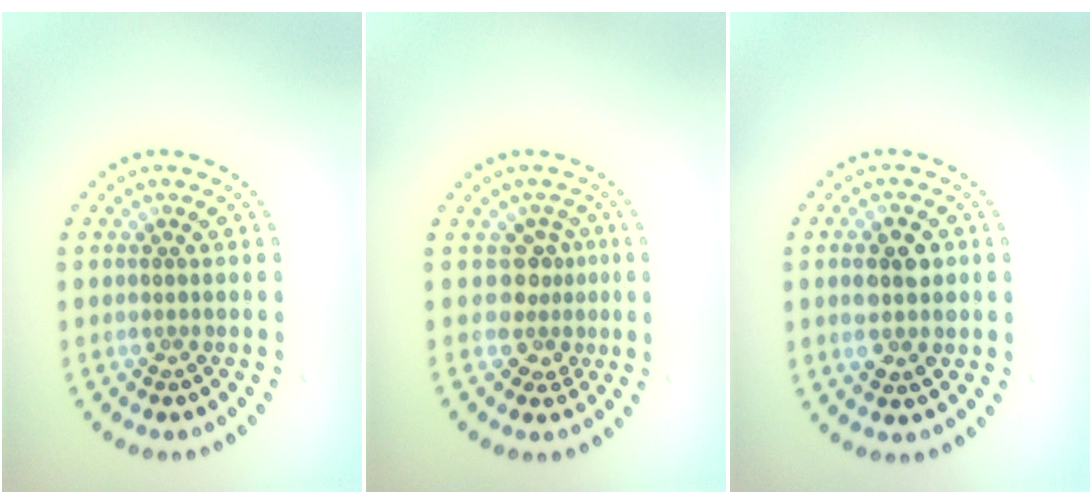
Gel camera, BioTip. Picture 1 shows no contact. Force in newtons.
{"total": 2.6, "press": 1.7, "slide": 2.0}
{"total": 3.8, "press": 3.8, "slide": 0.3}